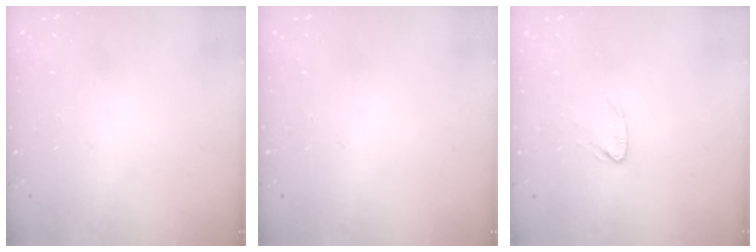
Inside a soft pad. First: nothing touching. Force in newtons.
{"total": 0.0}
{"total": 3.8, "press": 3.8, "slide": 0.3}